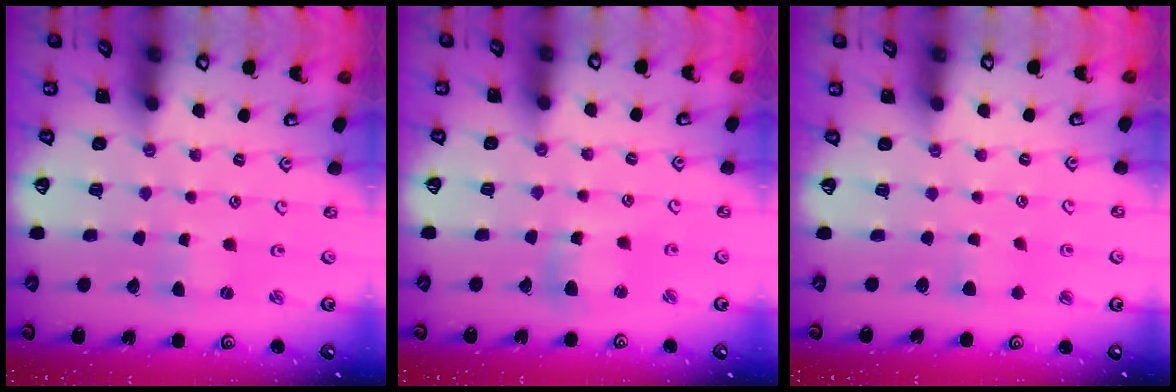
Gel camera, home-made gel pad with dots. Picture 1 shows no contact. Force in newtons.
{"total": 5.9, "press": 5.8, "slide": 0.6}
{"total": 4.8, "press": 4.7, "slide": 1.0}